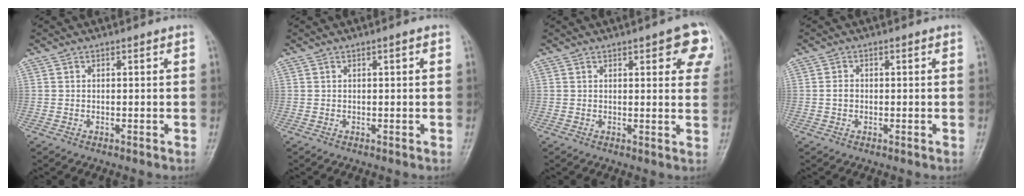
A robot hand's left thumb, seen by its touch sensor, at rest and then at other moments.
{"total": 0.9, "force": [0.3, 0.1, 0.9], "torque": [-0.016, 0.002, 0.002]}
{"total": 8.9, "force": [4.1, 3.0, 7.3], "torque": [-0.054, -0.011, 0.041]}
{"total": 1.5, "force": [-0.2, 1.2, 0.9], "torque": [-0.013, 0.004, -0.006]}